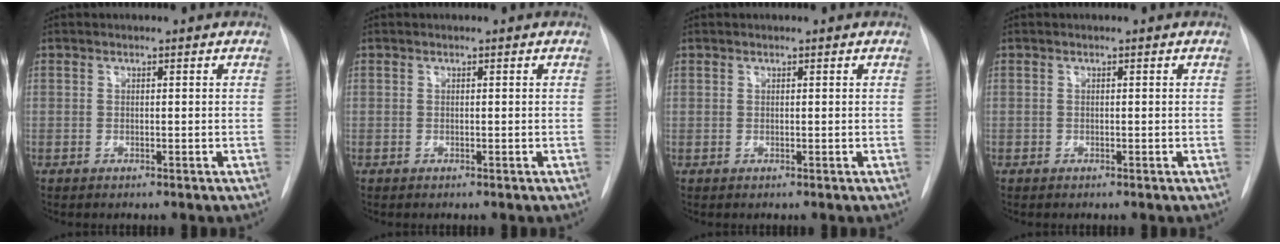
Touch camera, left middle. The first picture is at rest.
{"total": 0.0}
{"total": 0.0}
{"total": 0.0}